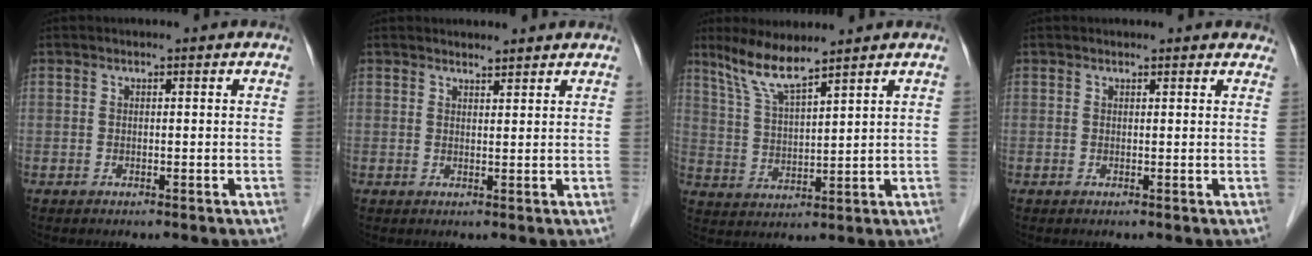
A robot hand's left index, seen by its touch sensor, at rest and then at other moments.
{"total": 2.2, "force": [2.2, 0.2, 0.2], "torque": [-0.011, 0.005, 0.031]}
{"total": 6.7, "force": [5.6, 0.0, 3.7], "torque": [-0.083, -0.003, 0.116]}
{"total": 5.0, "force": [4.7, 1.6, 1.1], "torque": [-0.001, 0.011, 0.038]}